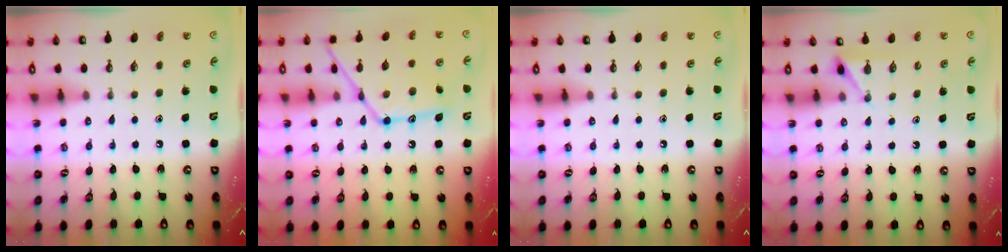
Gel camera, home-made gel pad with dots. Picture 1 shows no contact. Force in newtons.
{"total": 17.2, "press": 17.1, "slide": 1.4}
{"total": 0.0}
{"total": 3.0, "press": 2.9, "slide": 0.4}